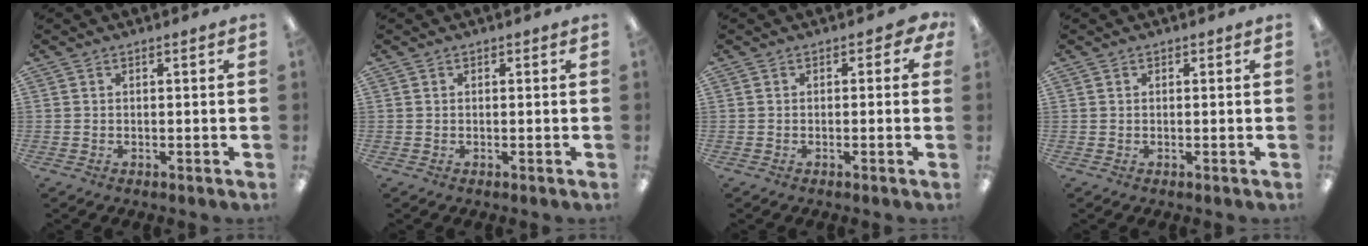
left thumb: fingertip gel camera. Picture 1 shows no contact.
{"total": 0.0}
{"total": 1.7, "force": [-0.4, 1.4, 1.0], "torque": [-0.012, 0.002, -0.009]}
{"total": 0.0}